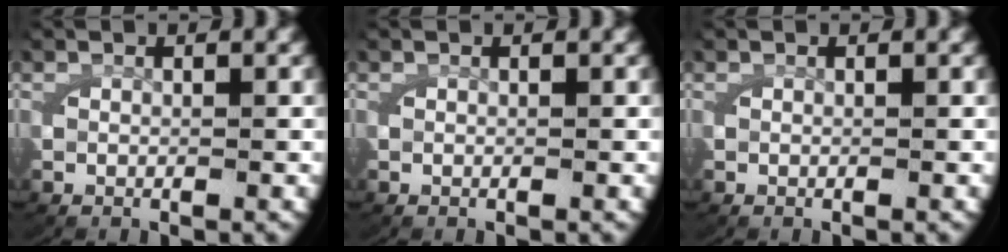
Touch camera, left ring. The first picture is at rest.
{"total": 0.0}
{"total": 0.0}